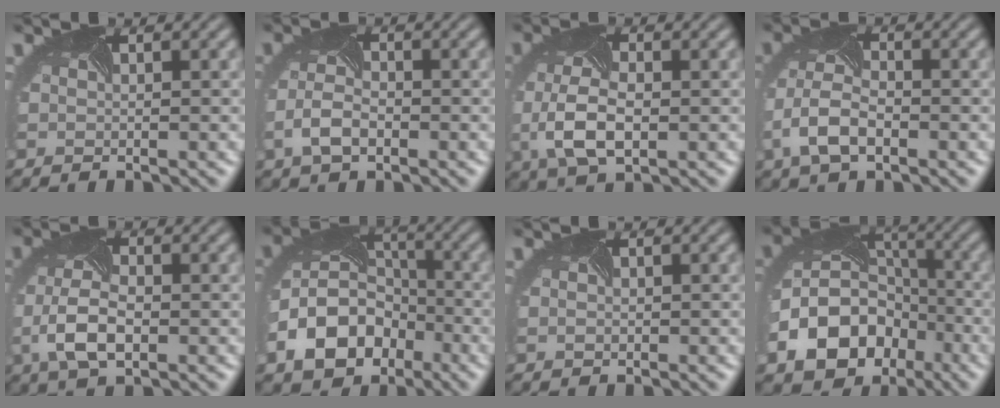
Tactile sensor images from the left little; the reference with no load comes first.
{"total": 2.9, "force": [-1.3, 1.6, 2.0], "torque": [-0.052, -0.005, -0.027]}
{"total": 5.2, "force": [-0.8, 2.8, 4.3], "torque": [-0.105, -0.009, -0.013]}
{"total": 4.7, "force": [-1.9, 2.6, 3.5], "torque": [-0.085, -0.002, -0.042]}
{"total": 4.8, "force": [-1.1, 2.5, 3.9], "torque": [-0.092, -0.007, -0.021]}
{"total": 8.4, "force": [-3.8, 6.0, 4.5], "torque": [-0.089, -0.013, -0.074]}
{"total": 0.5, "force": [0.1, 0.5, 0.2], "torque": [-0.001, -0.003, 0.001]}
{"total": 11.6, "force": [-4.7, 8.8, 6.0], "torque": [-0.121, -0.026, -0.085]}